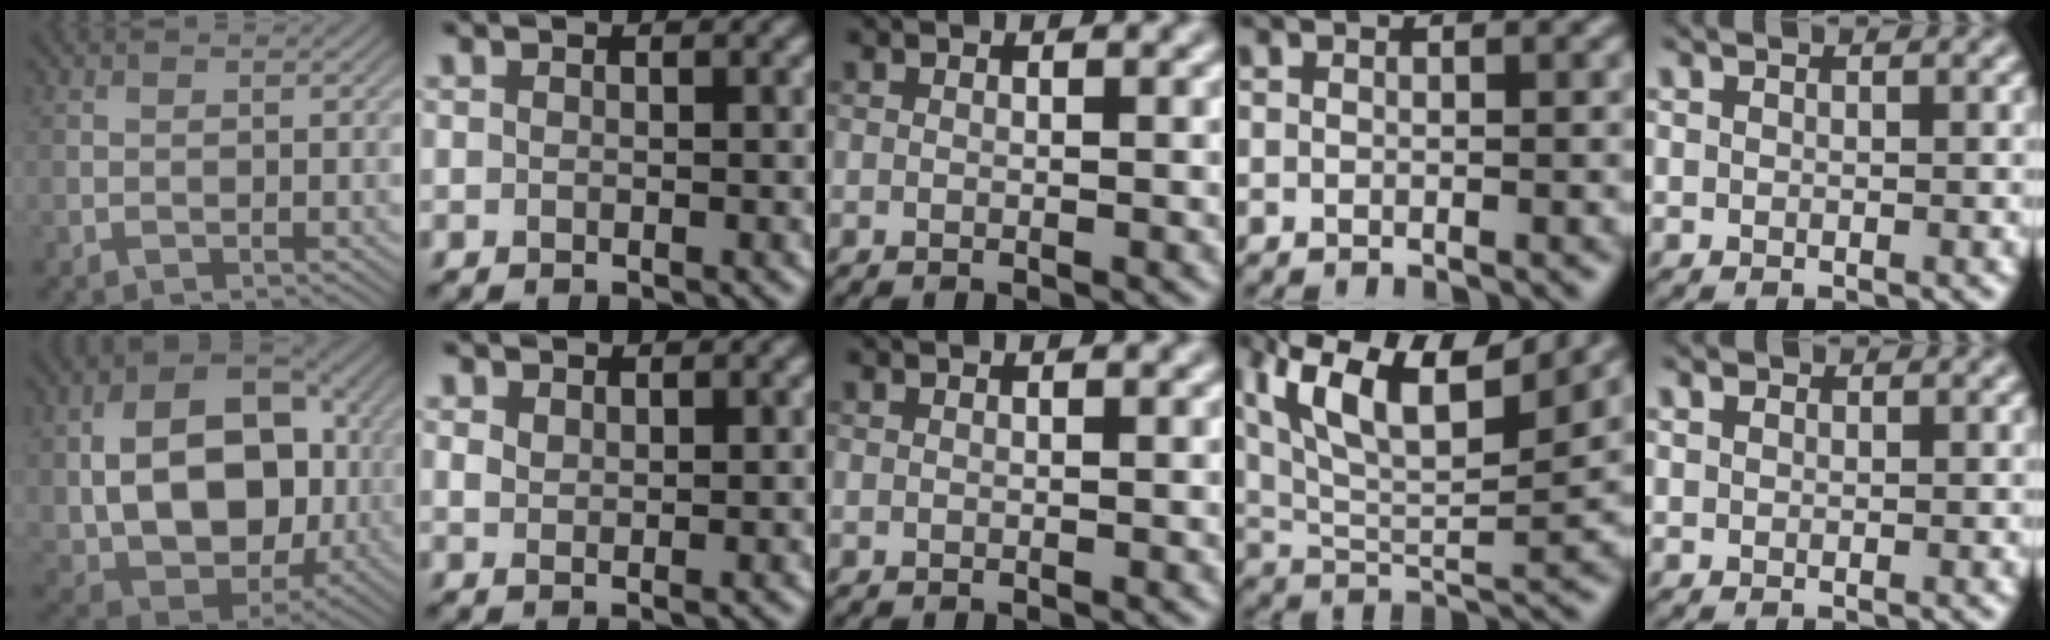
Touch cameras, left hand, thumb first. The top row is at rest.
{"thumb": {"total": 15.3, "force": [0.3, 10.7, 10.9], "torque": [-0.186, -0.006, 0.017]}, "index": {"total": 1.2, "force": [0.9, 0.5, 0.6], "torque": [-0.014, -0.003, 0.019]}, "ring": {"total": 12.0, "force": [6.8, 4.2, 8.9], "torque": [-0.165, 0.020, 0.118]}, "little": {"total": 0.7, "force": [0.3, 0.5, 0.2], "torque": [-0.004, 0.000, 0.005]}}